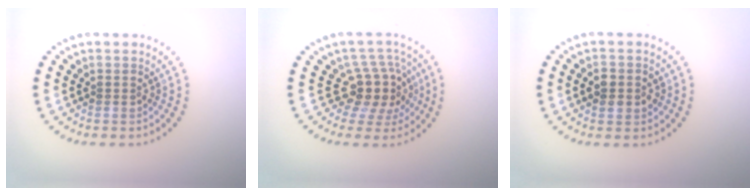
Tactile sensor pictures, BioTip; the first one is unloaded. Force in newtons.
{"total": 4.0, "press": 3.0, "slide": 2.6}
{"total": 2.2, "press": 2.2, "slide": 0.2}